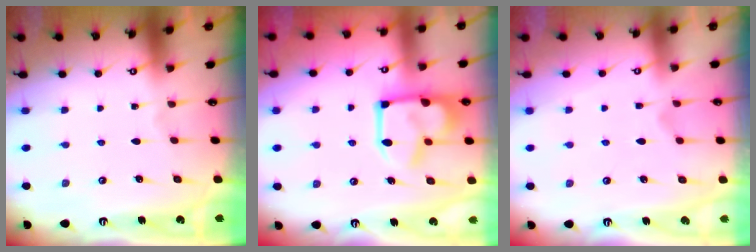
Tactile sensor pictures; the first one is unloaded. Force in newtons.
{"total": 11.8, "press": 11.7, "slide": 1.3}
{"total": 1.2, "press": 0.7, "slide": 1.0}